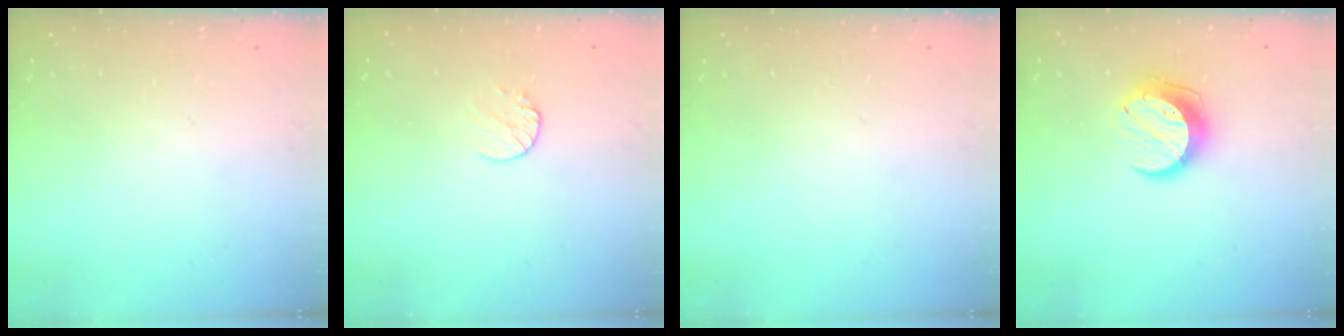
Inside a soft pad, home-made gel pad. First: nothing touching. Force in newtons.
{"total": 6.7, "press": 6.6, "slide": 0.6}
{"total": 0.0}
{"total": 11.2, "press": 11.2, "slide": 0.6}